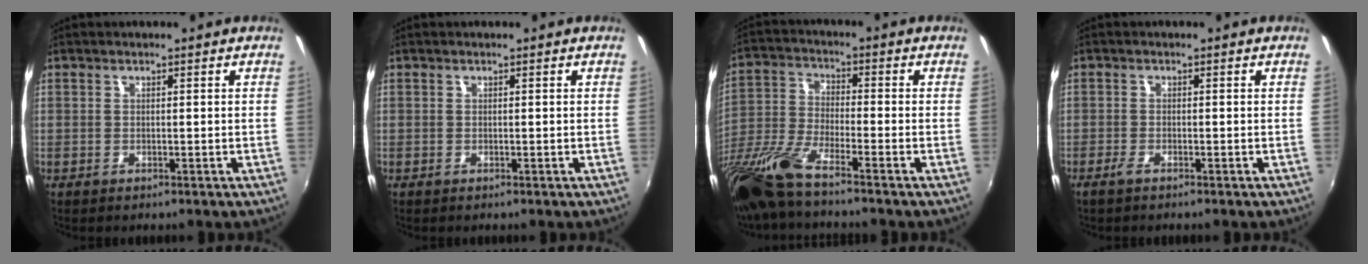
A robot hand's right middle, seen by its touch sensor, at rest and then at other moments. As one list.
[{"total": 0.0}, {"total": 13.4, "force": [-10.3, 1.2, 8.5], "torque": [-0.189, -0.035, -0.206]}, {"total": 1.6, "force": [-1.3, 0.2, 1.0], "torque": [-0.026, -0.004, -0.028]}]